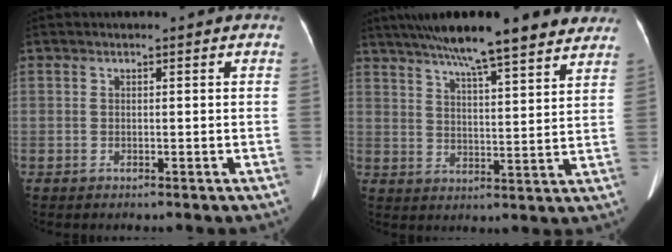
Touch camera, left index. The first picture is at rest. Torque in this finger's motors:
{"motor_torque": [0.24, -0.51, 0.12, 0.00]}